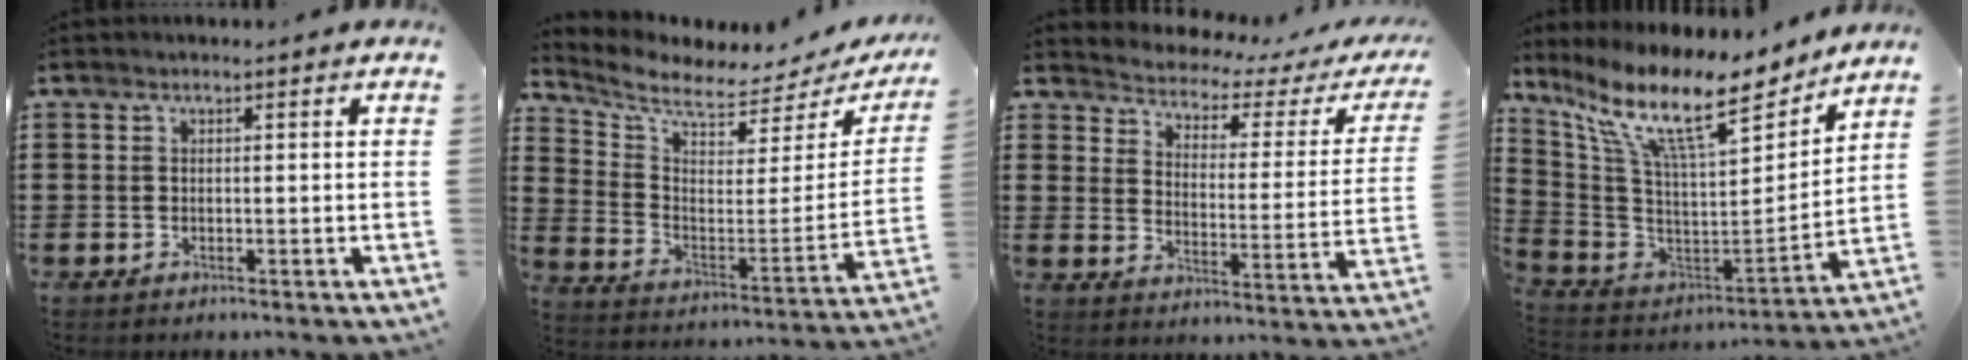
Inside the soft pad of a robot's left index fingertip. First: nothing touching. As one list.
[{"total": 5.4, "force": [4.9, 0.9, 2.2], "torque": [-0.070, -0.052, 0.081]}, {"total": 2.8, "force": [2.6, 1.0, 0.4], "torque": [-0.031, -0.026, 0.036]}, {"total": 14.6, "force": [10.1, 3.0, 10.1], "torque": [-0.224, -0.054, 0.171]}]